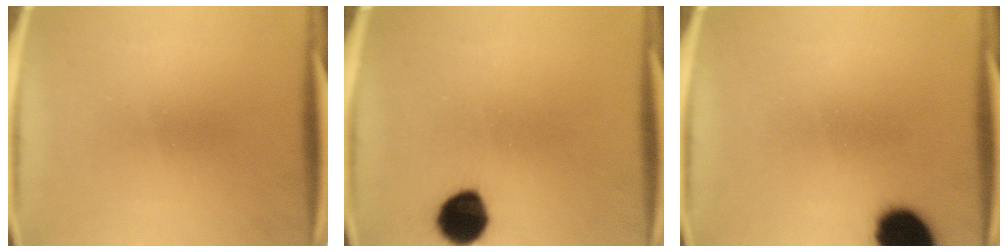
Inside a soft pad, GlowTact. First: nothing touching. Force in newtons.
{"total": 9.7}
{"total": 12.6}